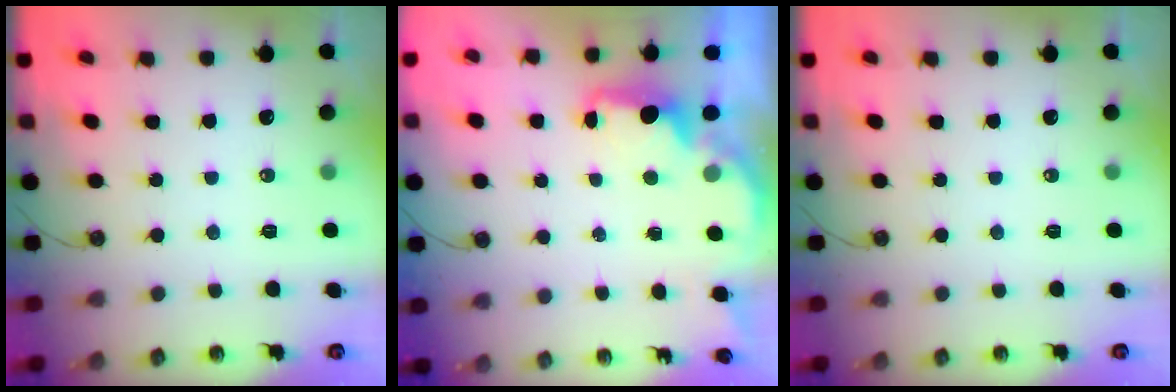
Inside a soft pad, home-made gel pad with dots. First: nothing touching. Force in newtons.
{"total": 2.3, "press": 2.2, "slide": 0.8}
{"total": 0.0}